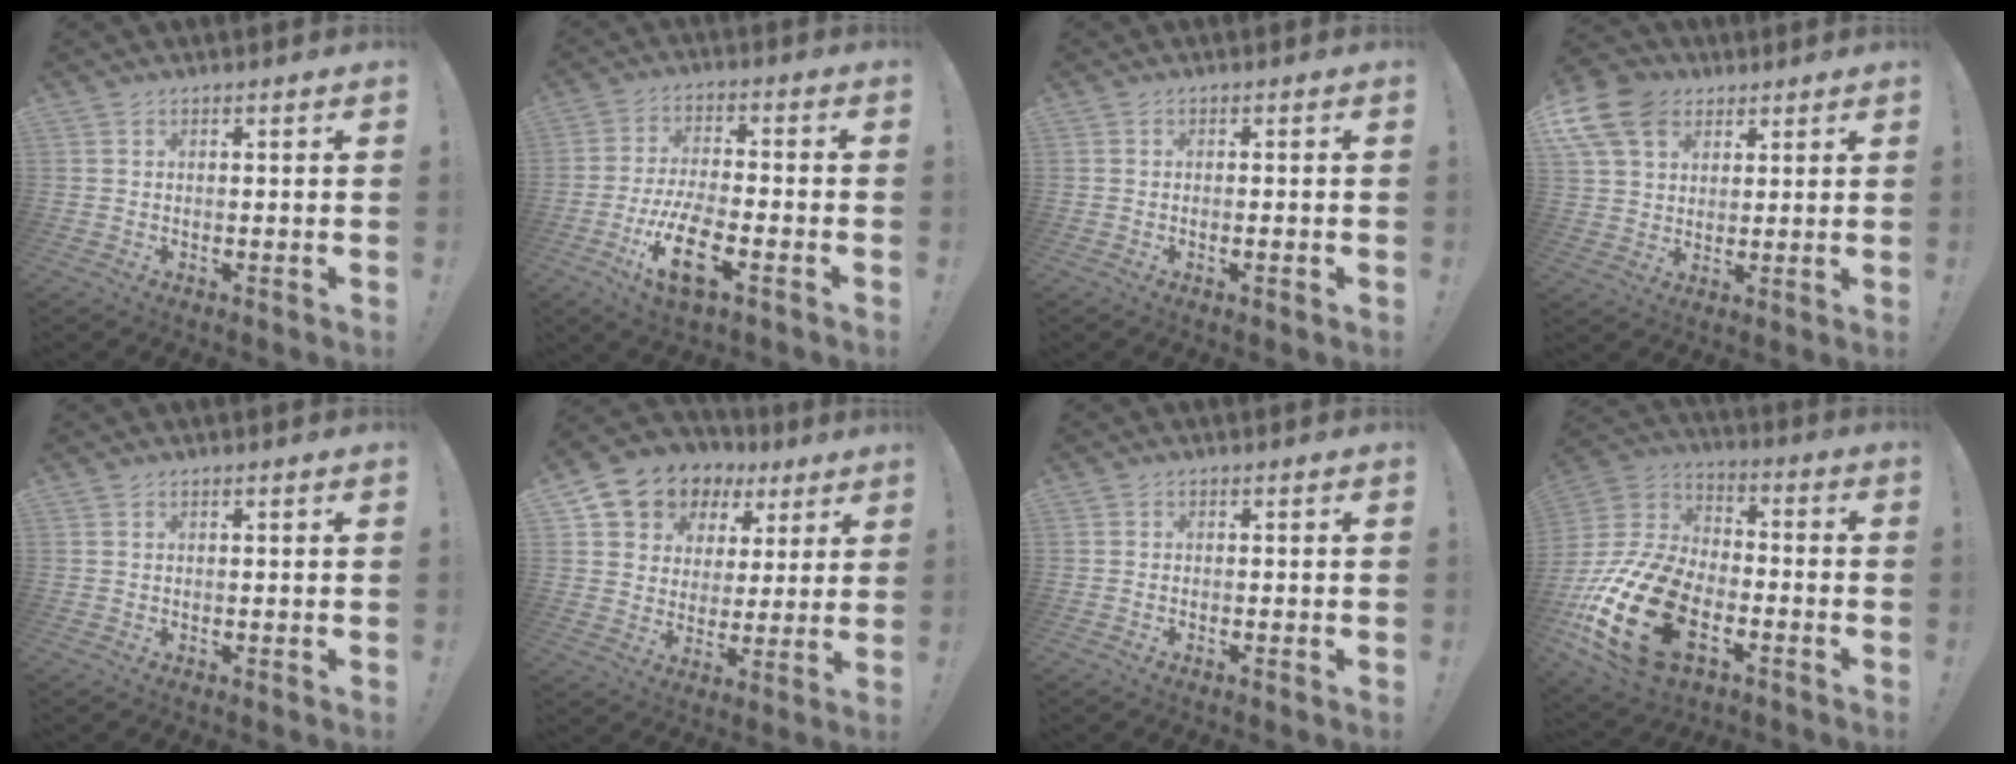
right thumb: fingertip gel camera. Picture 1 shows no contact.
{"total": 14.2, "force": [-6.5, 5.3, 11.5], "torque": [-0.235, 0.021, -0.110]}
{"total": 1.4, "force": [-0.7, 0.1, 1.2], "torque": [-0.027, 0.004, -0.010]}
{"total": 13.4, "force": [5.8, 10.4, 6.1], "torque": [-0.111, -0.032, 0.117]}
{"total": 0.0}
{"total": 8.5, "force": [4.2, 7.1, 2.0], "torque": [-0.037, -0.034, 0.084]}
{"total": 1.0, "force": [-0.8, 0.0, 0.6], "torque": [-0.017, 0.004, -0.014]}
{"total": 26.8, "force": [-9.8, 15.9, 19.2], "torque": [-0.388, 0.058, -0.154]}